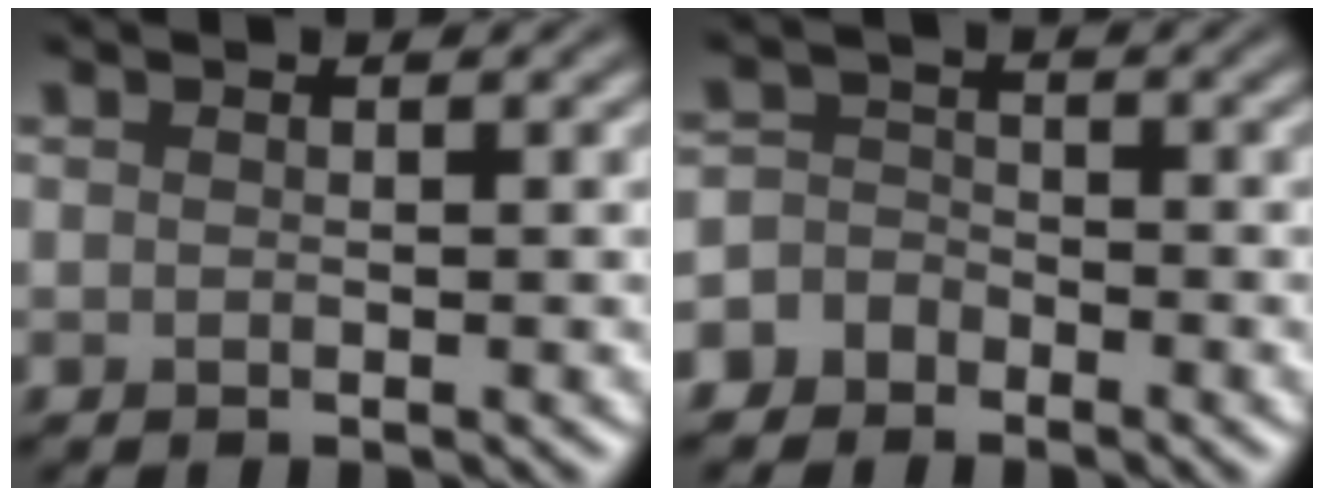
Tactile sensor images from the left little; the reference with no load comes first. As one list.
[{"total": 4.1, "force": [-2.8, 2.9, 0.3], "torque": [0.026, 0.003, -0.065]}]